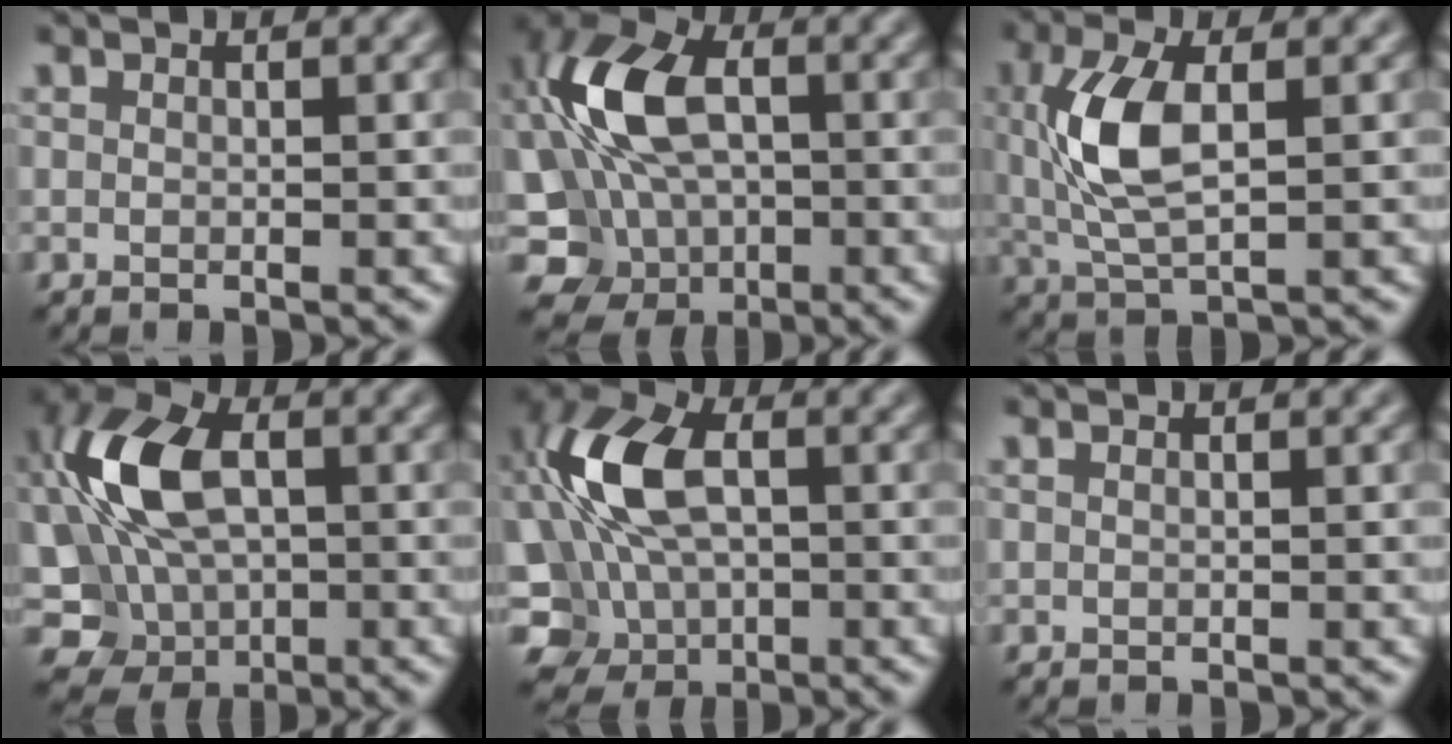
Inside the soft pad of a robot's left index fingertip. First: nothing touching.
{"total": 11.2, "force": [-1.2, 7.8, 8.0], "torque": [-0.146, 0.018, -0.044]}
{"total": 5.8, "force": [0.7, 2.4, 5.2], "torque": [-0.120, 0.006, 0.014]}
{"total": 11.1, "force": [0.0, 7.5, 8.1], "torque": [-0.155, 0.017, -0.021]}
{"total": 12.3, "force": [-1.1, 8.0, 9.2], "torque": [-0.185, 0.015, -0.039]}
{"total": 0.0}